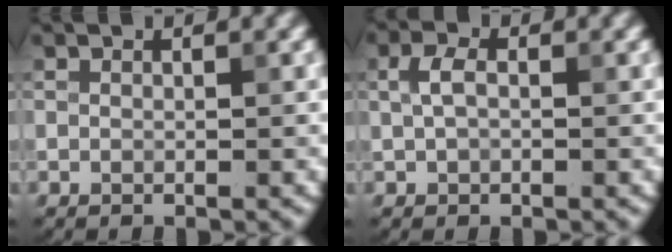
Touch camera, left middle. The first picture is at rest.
{"total": 2.0, "force": [0.4, 1.3, 1.4], "torque": [-0.031, 0.005, 0.003]}